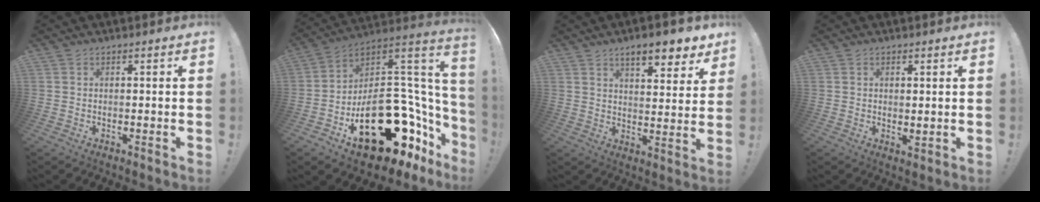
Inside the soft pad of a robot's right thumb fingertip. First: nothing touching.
{"total": 27.3, "force": [-10.8, 15.6, 19.7], "torque": [-0.245, 0.038, -0.136]}
{"total": 9.4, "force": [6.7, 2.5, 6.1], "torque": [-0.076, -0.046, 0.112]}
{"total": 1.5, "force": [1.1, 0.5, 0.8], "torque": [0.000, -0.010, 0.018]}